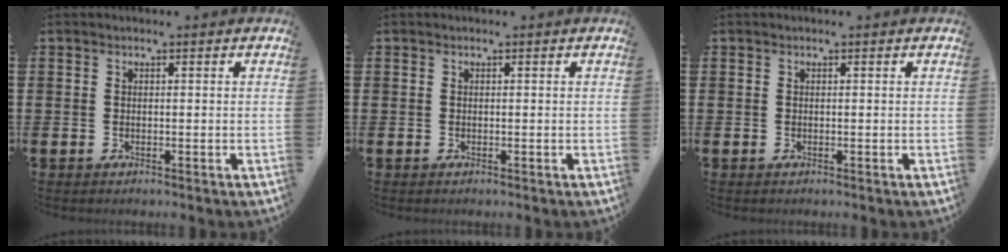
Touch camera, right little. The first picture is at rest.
{"total": 0.0}
{"total": 0.0}